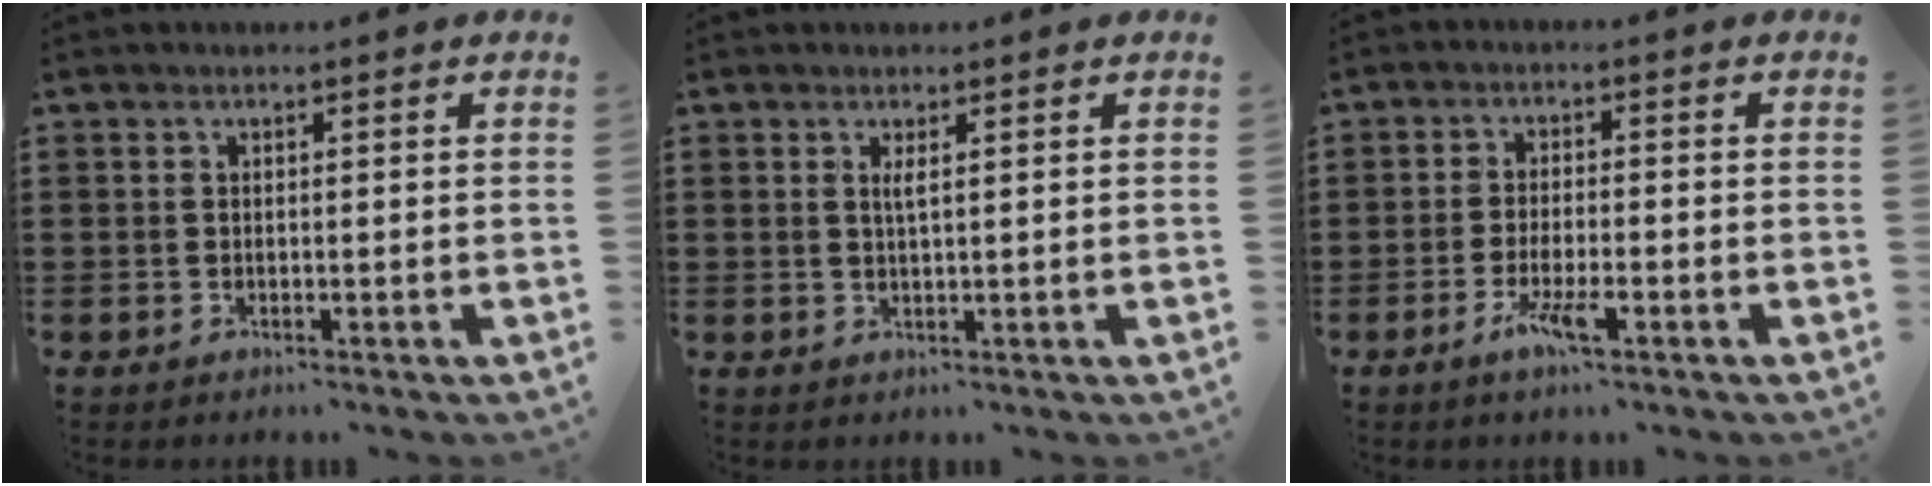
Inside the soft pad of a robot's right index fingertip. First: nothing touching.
{"total": 1.4, "force": [0.5, 0.1, 1.3], "torque": [-0.026, 0.002, 0.007]}
{"total": 4.3, "force": [-2.2, 0.9, 3.6], "torque": [-0.077, -0.008, -0.044]}